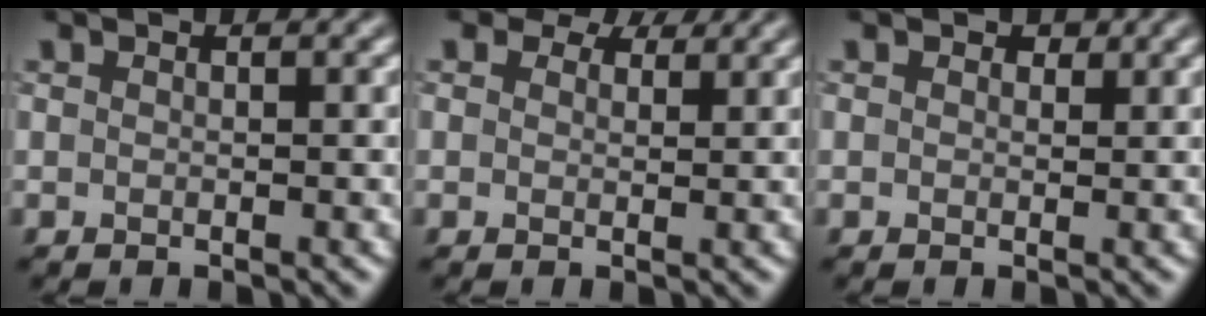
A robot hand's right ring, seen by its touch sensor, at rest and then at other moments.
{"total": 4.0, "force": [3.0, 1.9, 1.7], "torque": [-0.032, -0.003, 0.035]}
{"total": 0.9, "force": [0.5, 0.7, 0.4], "torque": [-0.003, -0.003, 0.003]}